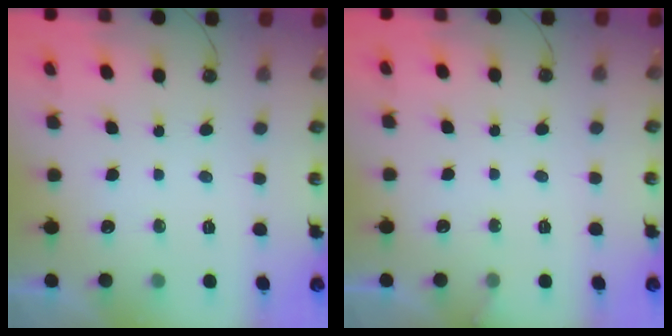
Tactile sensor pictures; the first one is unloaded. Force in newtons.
{"total": 2.8, "press": 2.8, "slide": 0.2}